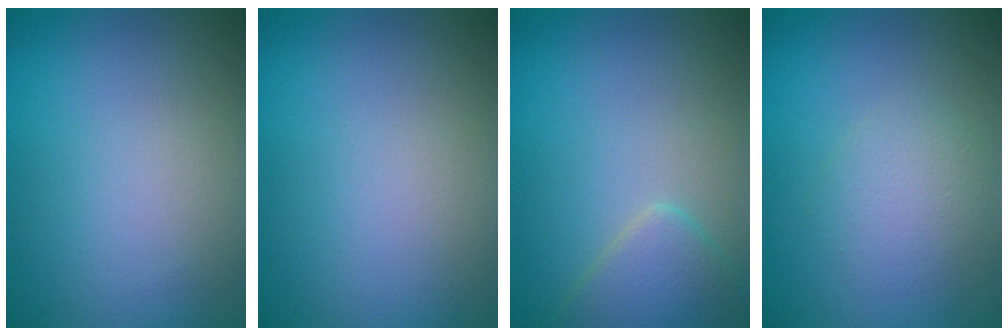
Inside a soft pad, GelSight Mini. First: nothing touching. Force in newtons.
{"total": 0.0}
{"total": 2.8, "press": 2.8, "slide": 0.1}
{"total": 2.3, "press": 2.3, "slide": 0.1}